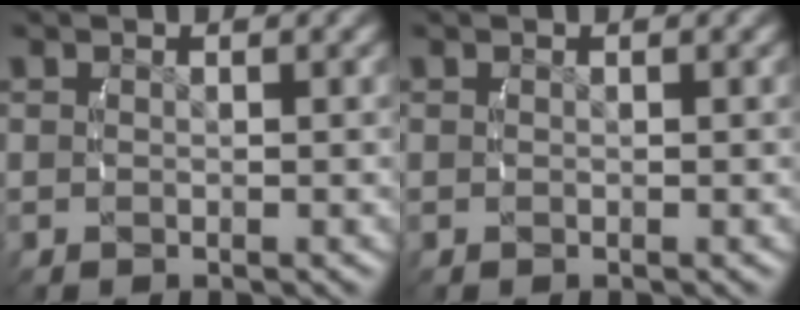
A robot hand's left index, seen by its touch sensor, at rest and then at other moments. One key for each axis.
{"total": 0.0}